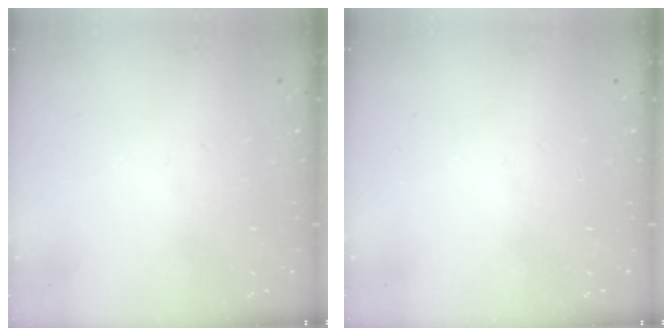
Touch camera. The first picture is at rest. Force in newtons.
{"total": 0.0}